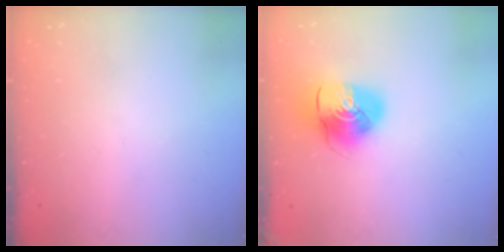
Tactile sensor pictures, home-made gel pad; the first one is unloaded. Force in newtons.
{"total": 10.6, "press": 10.5, "slide": 1.5}